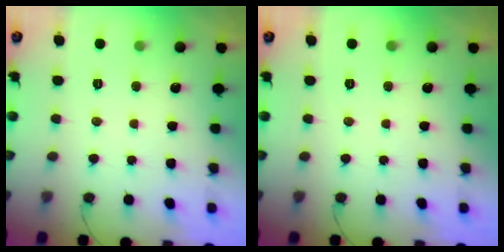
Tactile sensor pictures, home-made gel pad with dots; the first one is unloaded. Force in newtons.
{"total": 0.0}